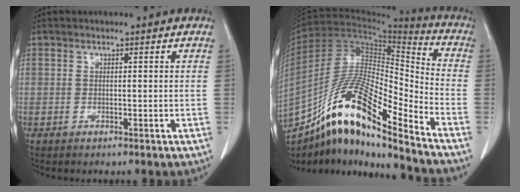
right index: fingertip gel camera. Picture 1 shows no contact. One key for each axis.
{"total": 21.0, "fx": -14.7, "fy": 3.0, "fz": 14.6, "tx": -0.293, "ty": -0.002, "tz": -0.269}